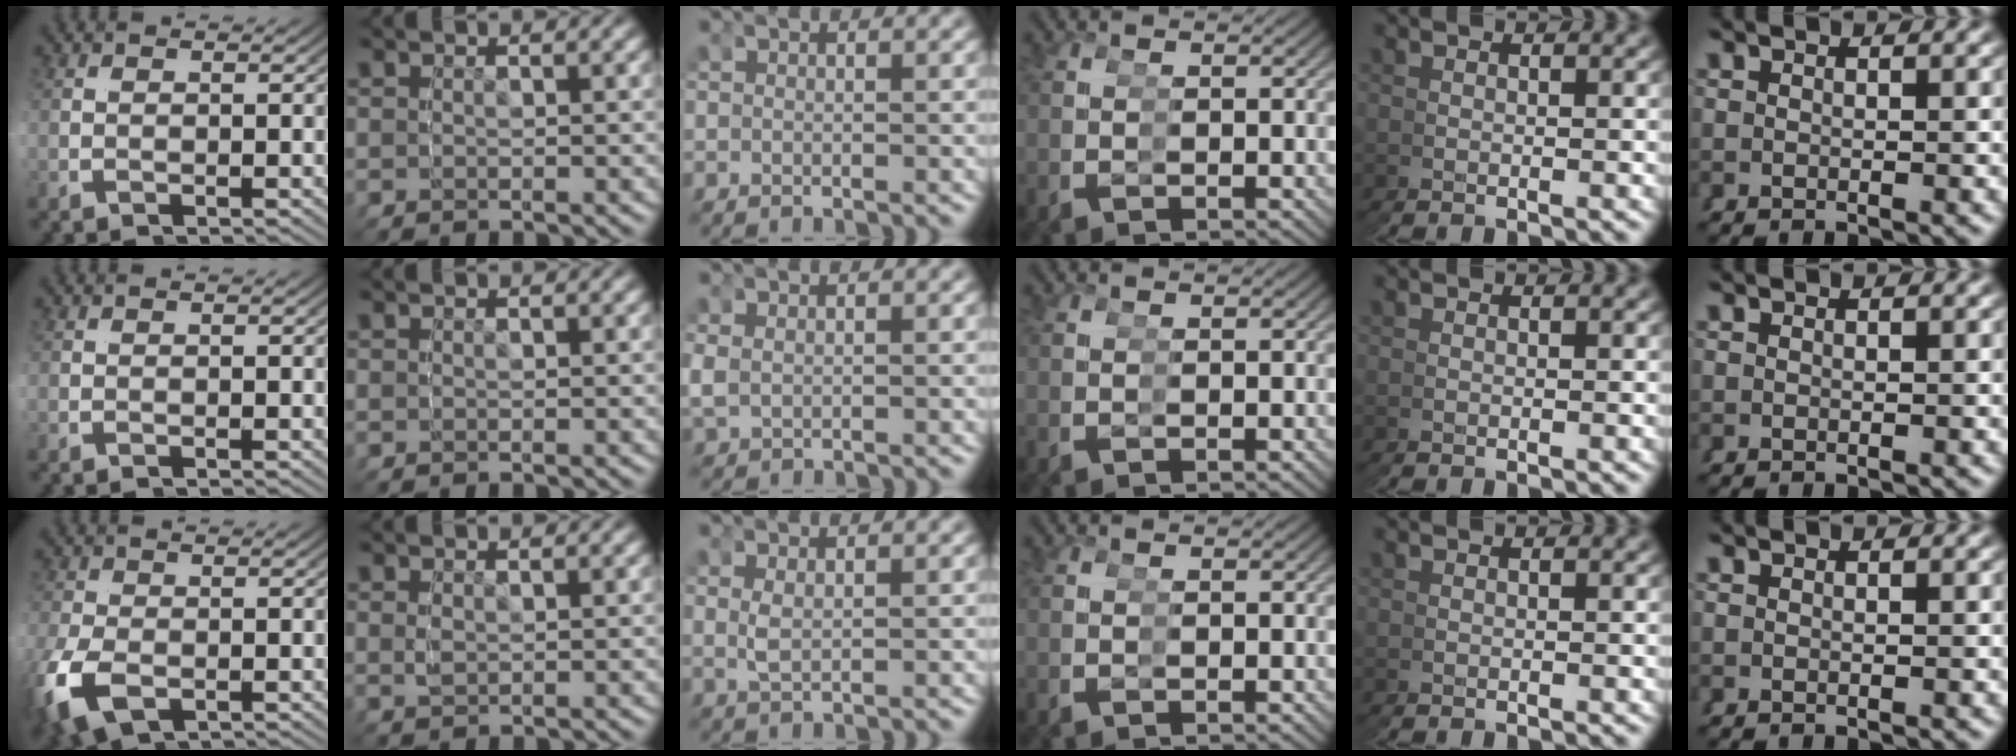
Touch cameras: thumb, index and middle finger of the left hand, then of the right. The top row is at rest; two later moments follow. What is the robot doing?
{"motion": "grasp_and_lifting", "object": "glasses"}